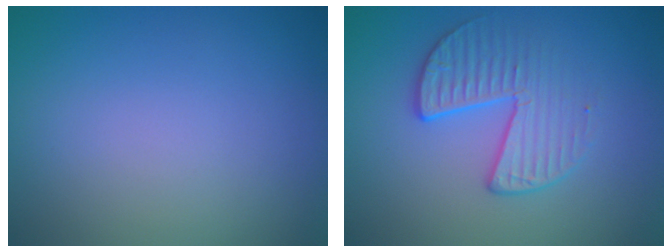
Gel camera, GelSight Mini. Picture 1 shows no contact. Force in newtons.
{"total": 3.4, "press": 2.9, "slide": 1.8}